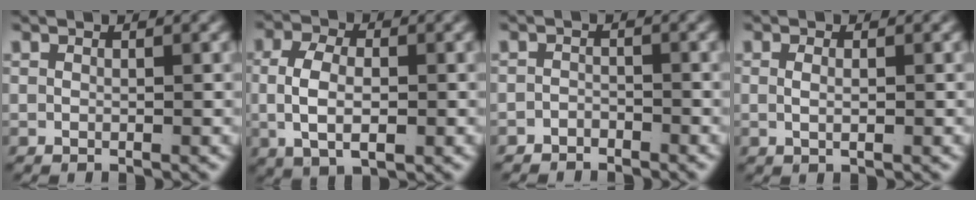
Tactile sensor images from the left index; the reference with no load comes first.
{"total": 4.9, "force": [-0.2, 2.6, 4.1], "torque": [-0.086, -0.013, 0.006]}
{"total": 2.3, "force": [-2.2, 0.4, -0.3], "torque": [0.009, -0.015, -0.033]}
{"total": 1.0, "force": [-0.1, -0.1, 1.0], "torque": [-0.022, -0.009, 0.005]}